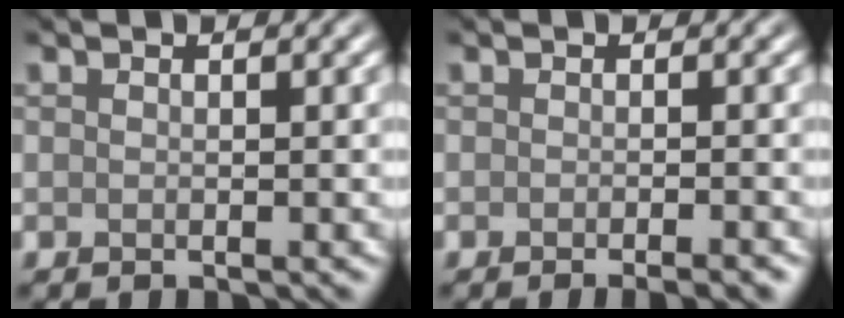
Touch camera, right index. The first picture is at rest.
{"total": 2.5, "force": [-1.4, 0.6, 1.9], "torque": [-0.010, 0.000, -0.016]}